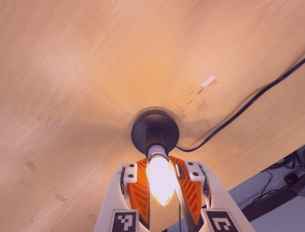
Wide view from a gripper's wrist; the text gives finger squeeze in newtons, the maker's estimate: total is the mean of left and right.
{"total": 21.1, "left": 18.8, "right": 23.3}